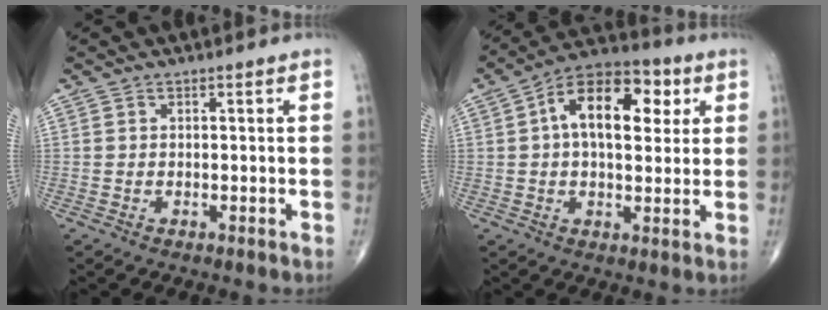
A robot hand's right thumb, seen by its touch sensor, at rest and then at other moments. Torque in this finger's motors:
{"motor_torque": [-0.81, 0.99, 1.03, 0.23, 0.31]}